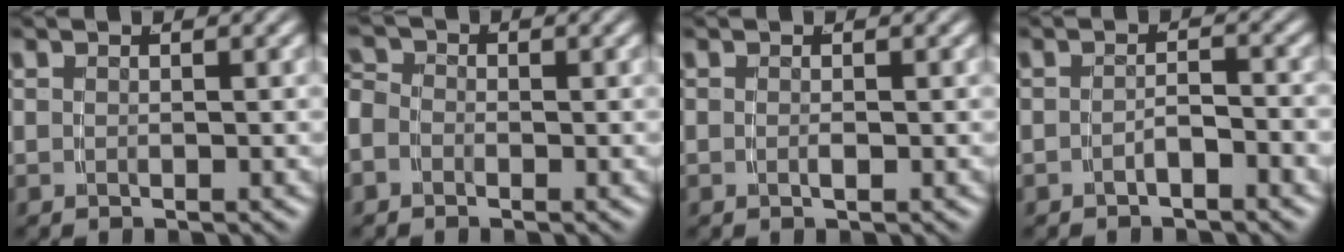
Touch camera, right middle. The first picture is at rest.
{"total": 2.7, "force": [-0.7, 2.4, 1.0], "torque": [-0.029, -0.008, -0.018]}
{"total": 0.5, "force": [-0.2, 0.2, 0.4], "torque": [-0.013, -0.003, -0.001]}
{"total": 1.7, "force": [-1.4, 0.2, 0.8], "torque": [-0.008, 0.002, -0.028]}